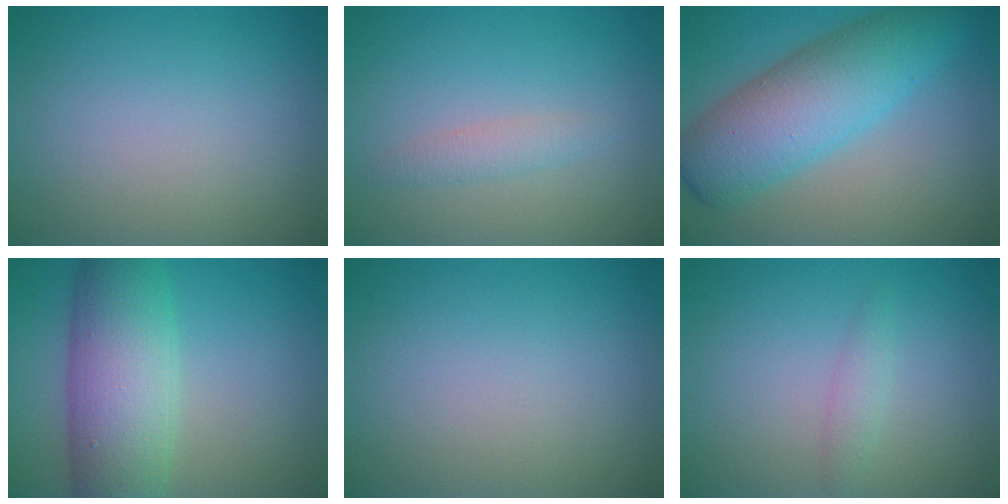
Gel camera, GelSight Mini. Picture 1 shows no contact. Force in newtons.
{"total": 1.4, "press": 1.4, "slide": 0.0}
{"total": 8.4, "press": 8.4, "slide": 0.2}
{"total": 9.3, "press": 9.3, "slide": 0.4}
{"total": 0.0}
{"total": 1.2, "press": 1.2, "slide": 0.0}